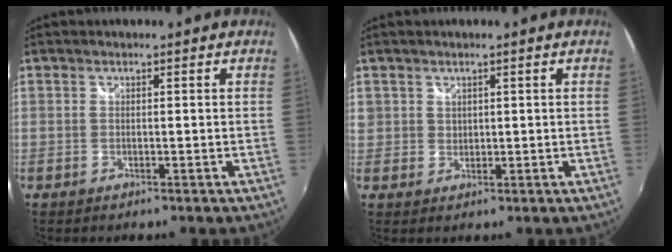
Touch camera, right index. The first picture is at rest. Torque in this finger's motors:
{"motor_torque": [0.36, 0.09, -0.01, 0.00]}